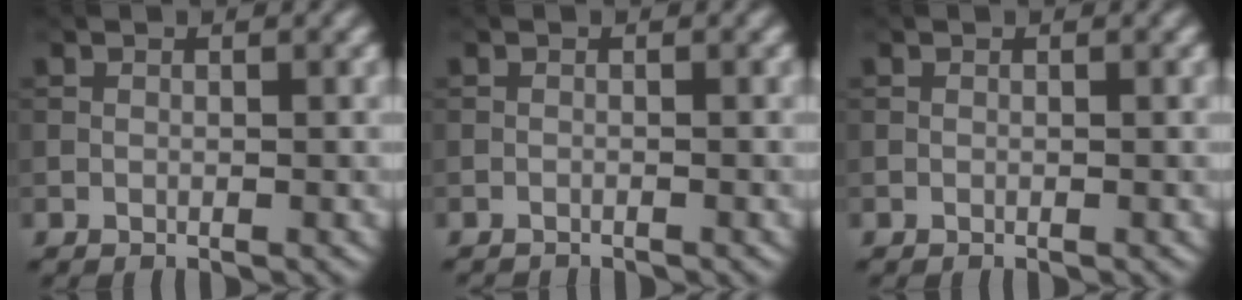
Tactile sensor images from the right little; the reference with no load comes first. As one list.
[{"total": 1.2, "force": [-1.2, 0.0, 0.0], "torque": [0.005, -0.006, -0.020]}, {"total": 0.0}]